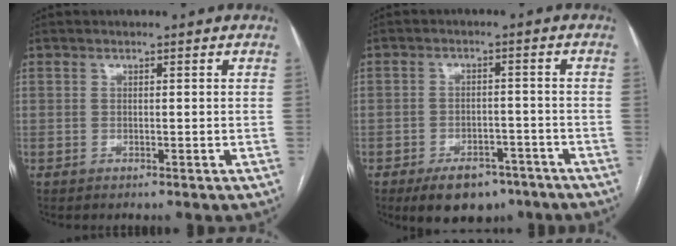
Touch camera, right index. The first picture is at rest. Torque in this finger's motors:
{"motor_torque": [-0.02, -0.05, -0.13, -0.05]}